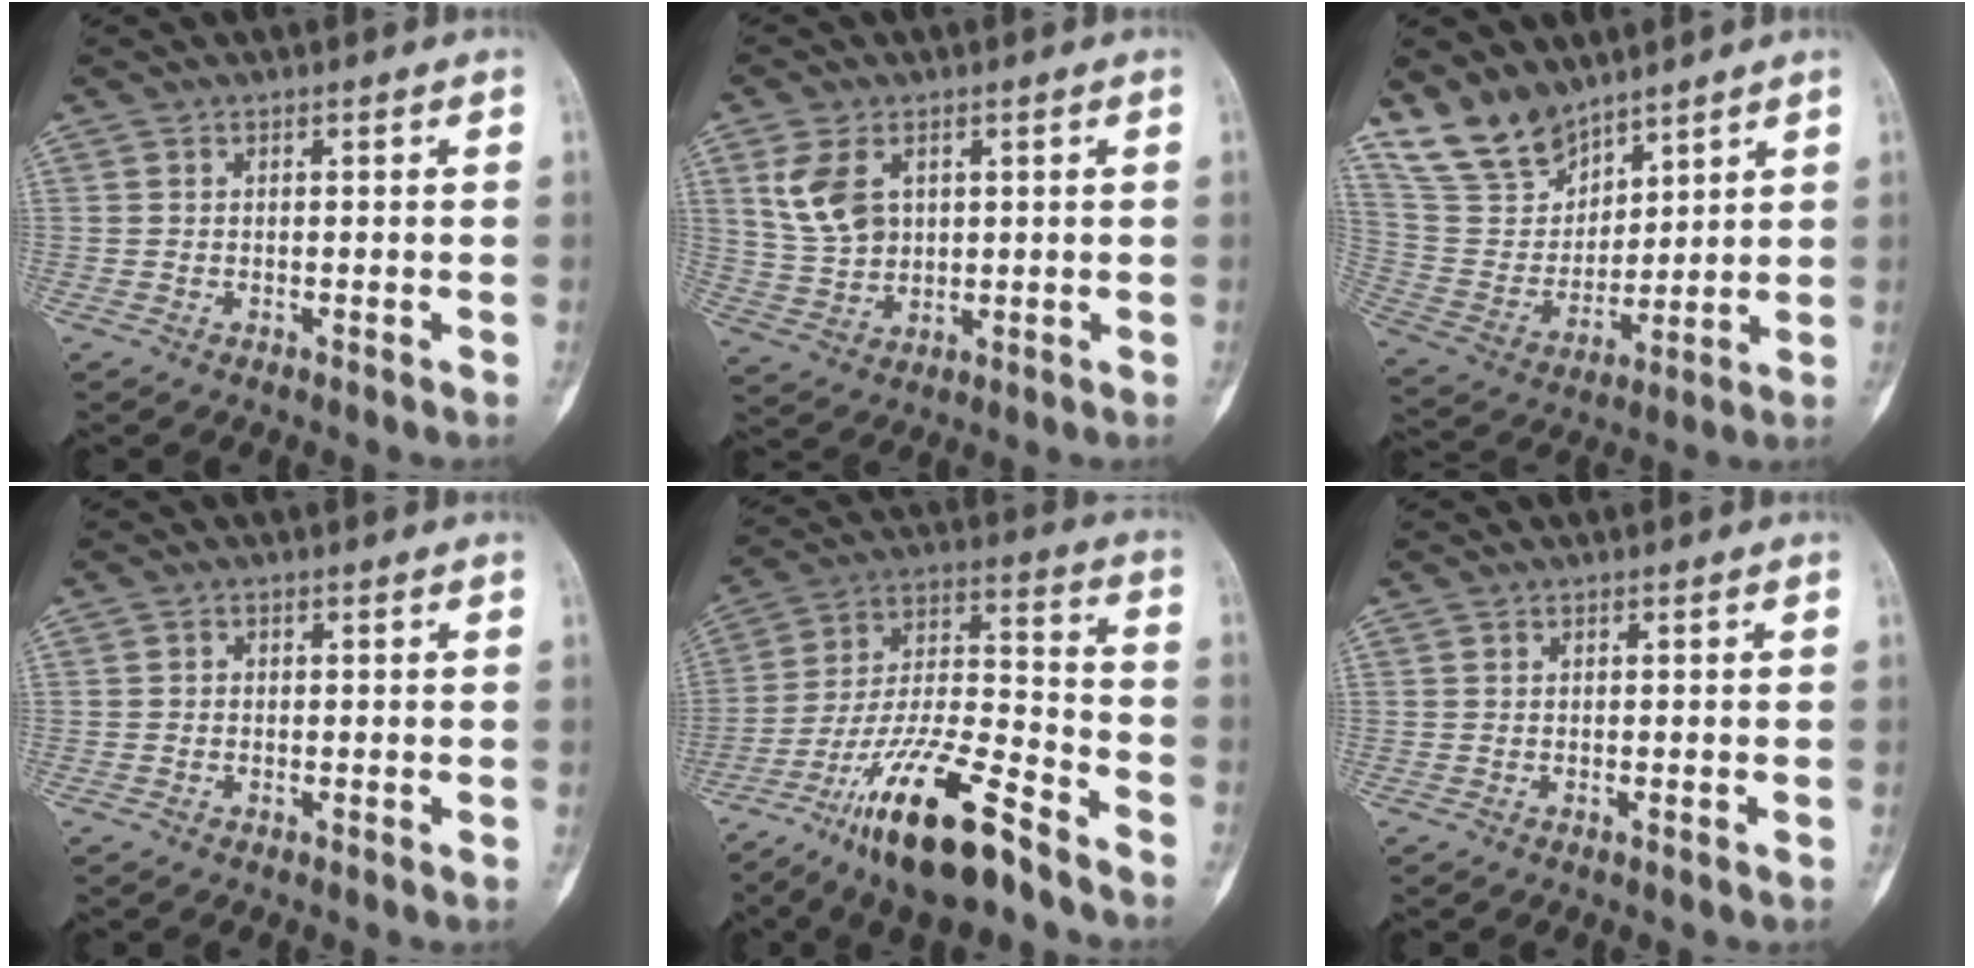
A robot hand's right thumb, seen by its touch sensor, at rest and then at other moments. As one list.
[{"total": 8.4, "force": [3.0, 5.7, 5.5], "torque": [-0.098, -0.005, 0.070]}, {"total": 12.5, "force": [10.1, 6.4, 3.8], "torque": [-0.055, -0.057, 0.215]}, {"total": 0.7, "force": [-0.4, 0.6, 0.1], "torque": [0.009, 0.004, -0.012]}, {"total": 20.5, "force": [-13.8, 5.4, 14.2], "torque": [-0.276, 0.075, -0.245]}, {"total": 0.5, "force": [-0.3, 0.1, 0.4], "torque": [-0.011, 0.001, -0.002]}]